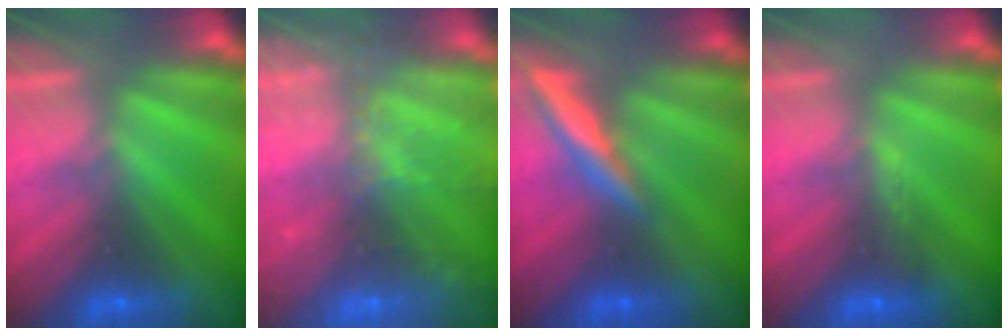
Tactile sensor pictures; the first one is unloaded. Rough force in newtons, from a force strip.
{"total": 9.6}
{"total": 2.4}
{"total": 2.9}